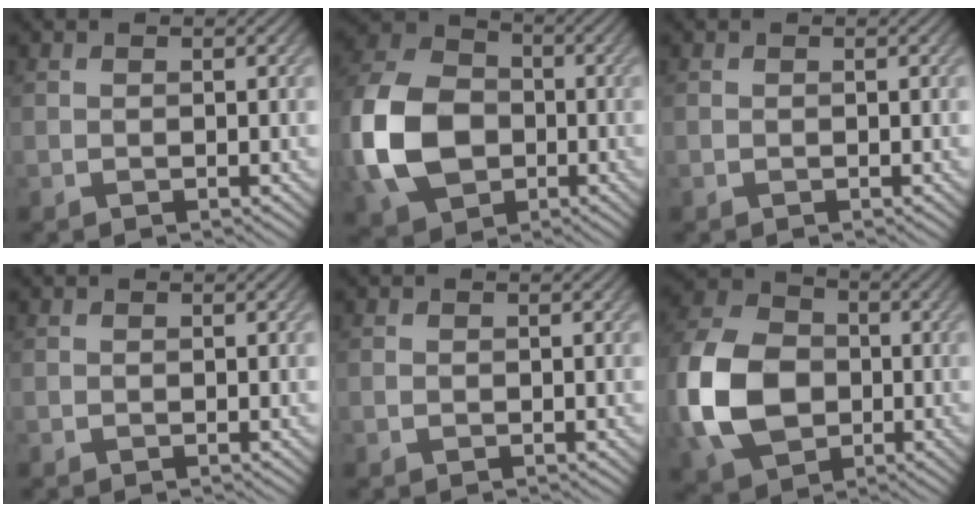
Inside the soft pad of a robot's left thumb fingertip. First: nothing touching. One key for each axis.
{"total": 14.6, "fx": -2.8, "fy": 10.8, "fz": 9.3, "tx": -0.251, "ty": -0.013, "tz": -0.065}
{"total": 0.0}
{"total": 0.0}
{"total": 0.5, "fx": -0.1, "fy": 0.4, "fz": 0.3, "tx": -0.007, "ty": -0.002, "tz": -0.003}
{"total": 14.5, "fx": -2.5, "fy": 10.8, "fz": 9.4, "tx": -0.254, "ty": -0.015, "tz": -0.055}